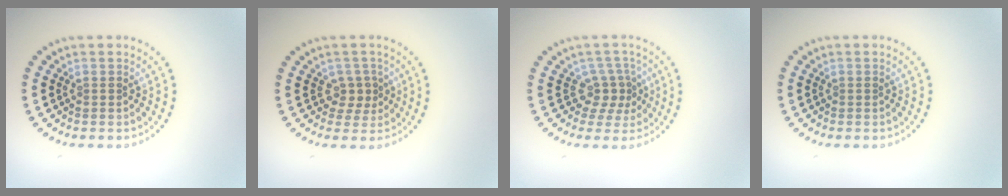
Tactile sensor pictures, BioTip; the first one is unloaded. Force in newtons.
{"total": 1.7, "press": 1.5, "slide": 0.9}
{"total": 2.5, "press": 1.7, "slide": 1.9}
{"total": 0.0}